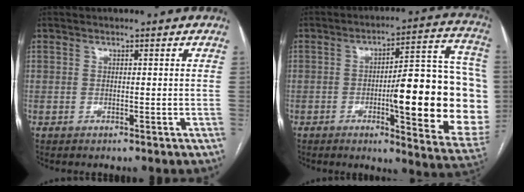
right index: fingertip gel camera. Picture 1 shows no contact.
{"total": 23.3, "force": [-2.8, 4.7, 22.6], "torque": [-0.221, 0.026, -0.025]}